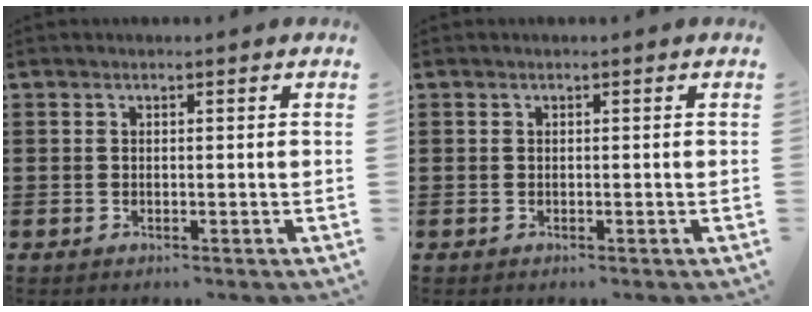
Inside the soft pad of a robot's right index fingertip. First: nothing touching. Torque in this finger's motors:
{"motor_torque": [1.54, 0.60, 0.00, 0.00]}